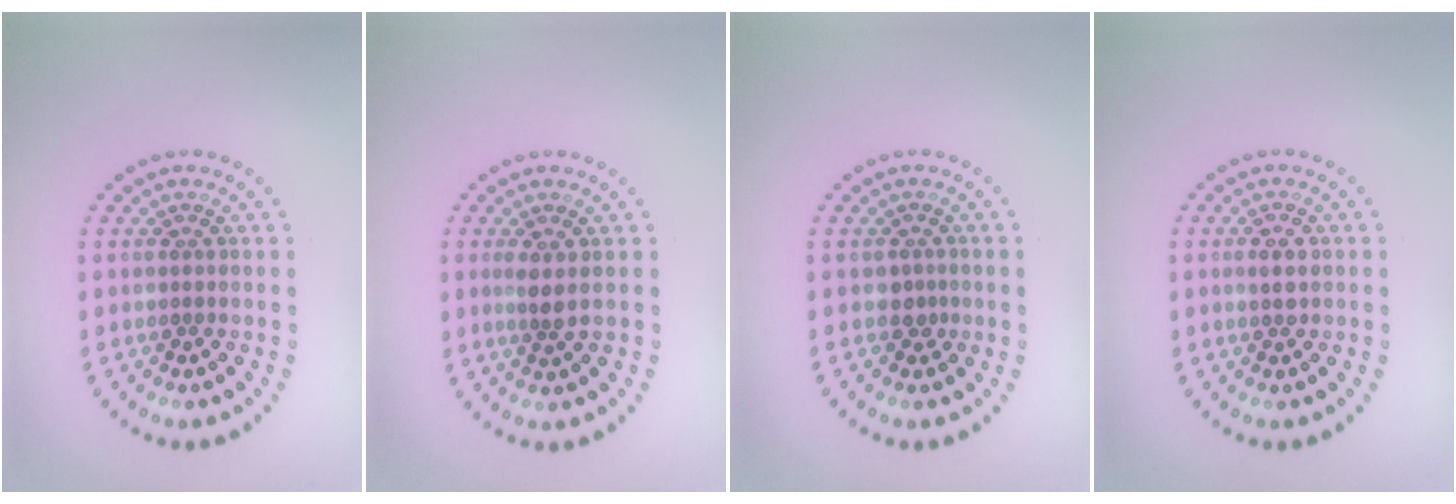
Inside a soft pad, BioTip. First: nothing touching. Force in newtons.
{"total": 1.4, "press": 1.1, "slide": 0.9}
{"total": 1.0, "press": 0.8, "slide": 0.7}
{"total": 1.3, "press": 1.3, "slide": 0.2}